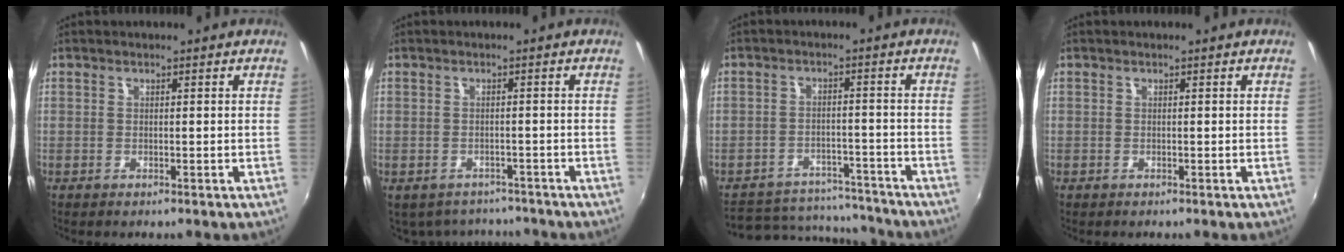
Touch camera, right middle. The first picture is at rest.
{"total": 7.8, "force": [-6.7, 3.6, 1.9], "torque": [-0.046, -0.010, -0.086]}
{"total": 14.0, "force": [-11.9, 6.5, 3.6], "torque": [-0.092, 0.032, -0.148]}
{"total": 0.0}